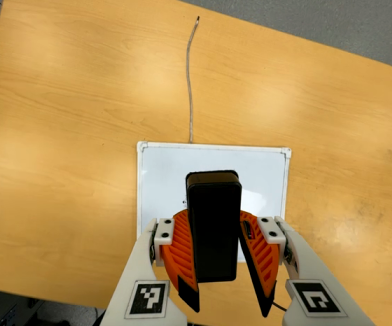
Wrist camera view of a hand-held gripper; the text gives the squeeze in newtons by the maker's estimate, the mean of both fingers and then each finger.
{"total": 7.5, "left": 8.1, "right": 6.9}